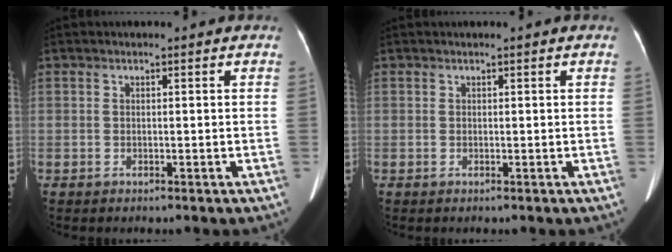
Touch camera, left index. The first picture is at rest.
{"total": 0.0}